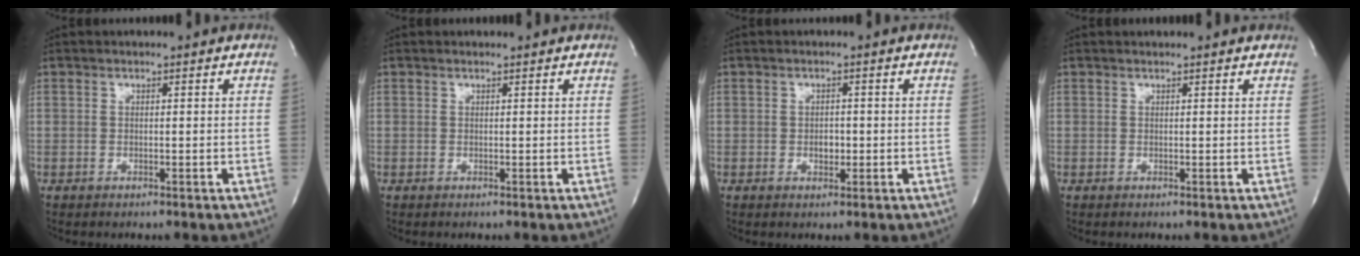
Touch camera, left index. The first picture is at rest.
{"total": 0.5, "force": [0.5, 0.0, 0.0], "torque": [-0.003, -0.001, 0.006]}
{"total": 1.6, "force": [-0.4, 1.0, 1.1], "torque": [-0.018, 0.000, -0.004]}
{"total": 2.2, "force": [2.1, 0.2, 0.5], "torque": [-0.012, 0.014, 0.020]}